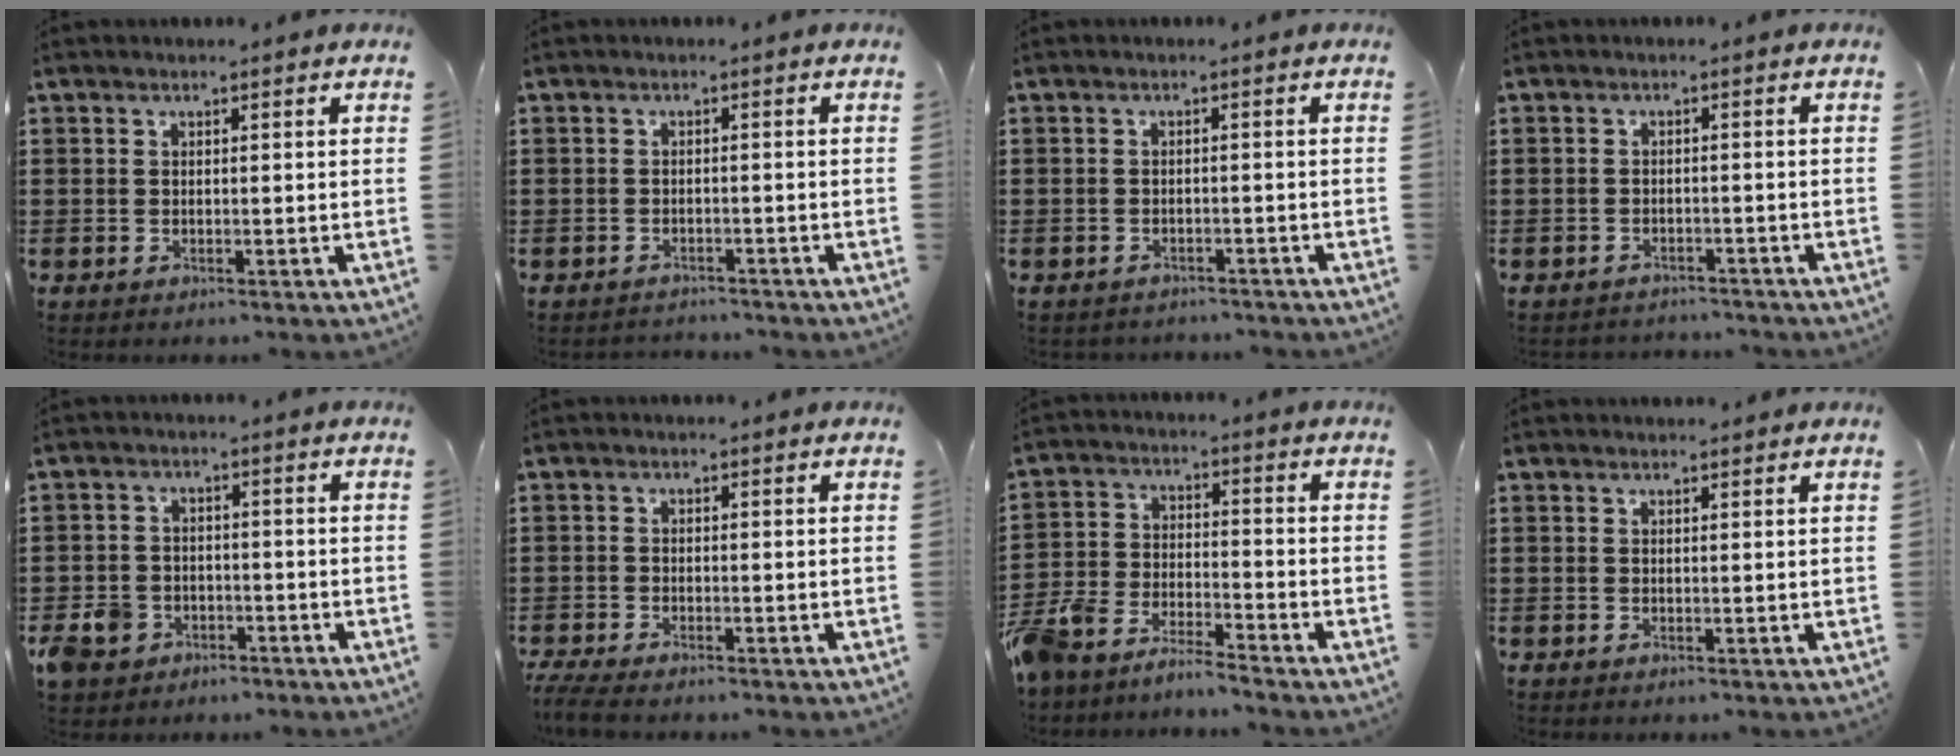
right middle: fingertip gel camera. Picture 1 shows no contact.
{"total": 1.5, "force": [-1.4, 0.2, -0.2], "torque": [-0.001, 0.003, -0.033]}
{"total": 1.4, "force": [-1.4, 0.3, -0.1], "torque": [-0.004, 0.001, -0.032]}
{"total": 1.9, "force": [-1.9, 0.4, -0.3], "torque": [-0.001, 0.002, -0.044]}
{"total": 4.4, "force": [-3.0, 2.9, 1.2], "torque": [-0.047, 0.001, -0.065]}
{"total": 2.0, "force": [-1.8, 0.1, 0.8], "torque": [-0.021, -0.001, -0.037]}
{"total": 6.9, "force": [-6.8, 0.3, 0.7], "torque": [-0.040, 0.001, -0.144]}
{"total": 0.7, "force": [0.7, -0.1, 0.1], "torque": [-0.003, 0.000, 0.013]}